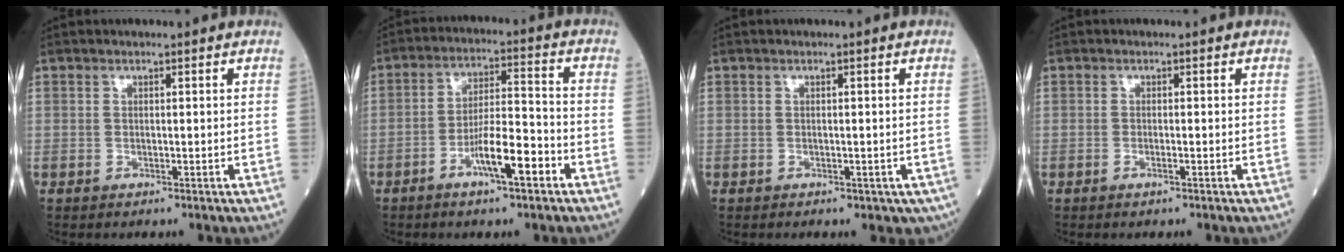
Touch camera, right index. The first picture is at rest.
{"total": 8.2, "force": [-4.1, 1.2, 7.0], "torque": [-0.125, 0.005, -0.070]}
{"total": 3.1, "force": [-1.8, 1.9, 1.7], "torque": [-0.009, -0.002, -0.020]}
{"total": 0.6, "force": [-0.3, 0.0, 0.5], "torque": [-0.011, -0.001, -0.003]}